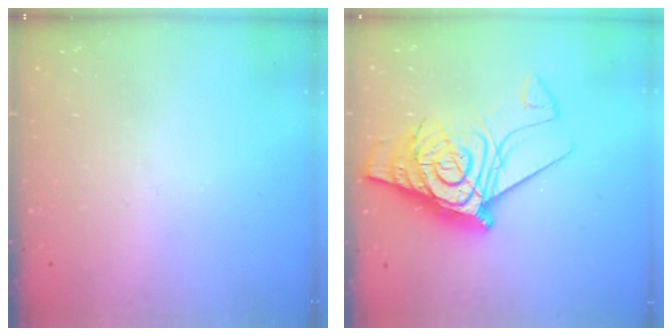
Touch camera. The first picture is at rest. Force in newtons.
{"total": 16.6, "press": 16.5, "slide": 1.8}